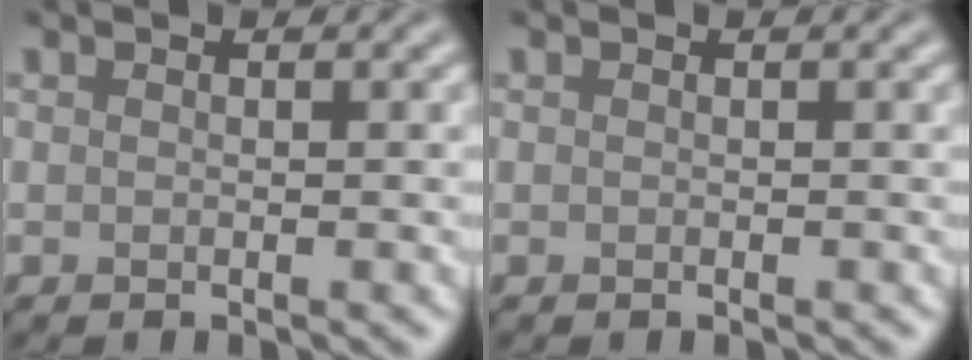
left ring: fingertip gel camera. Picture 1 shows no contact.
{"total": 0.0}